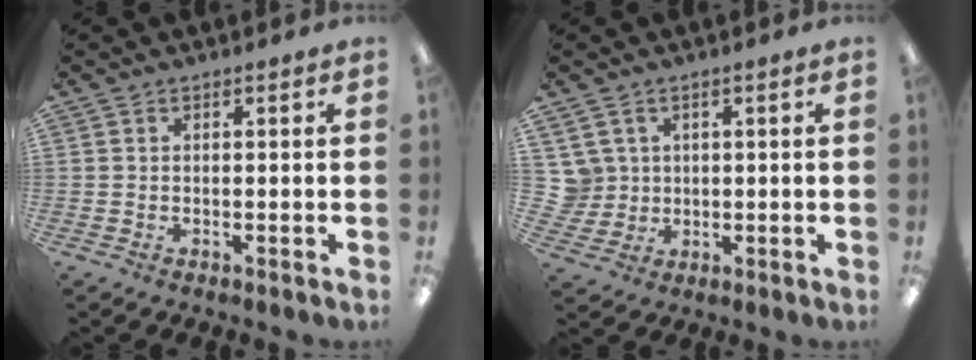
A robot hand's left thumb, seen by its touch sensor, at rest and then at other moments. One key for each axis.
{"total": 5.3, "fx": 2.2, "fy": 4.8, "fz": 0.3, "tx": -0.026, "ty": -0.002, "tz": 0.044}